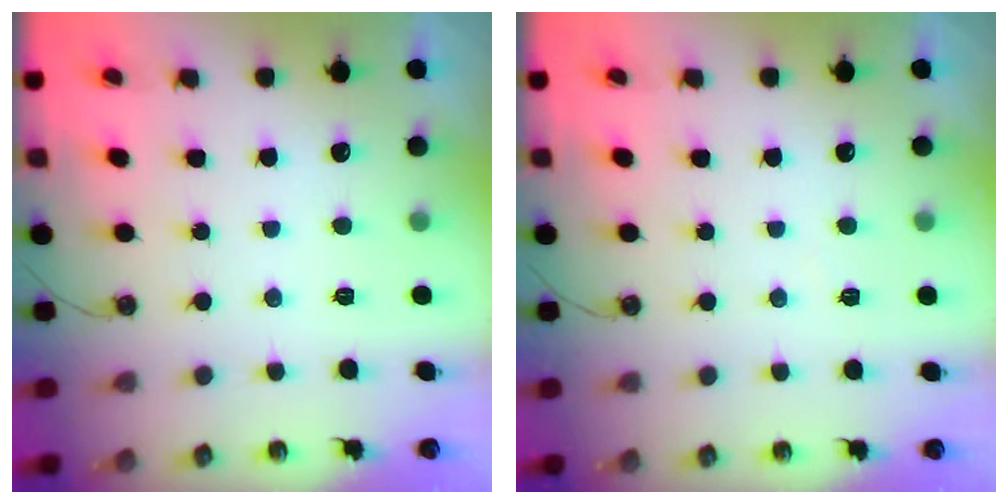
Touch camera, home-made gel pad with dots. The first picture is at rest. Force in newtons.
{"total": 2.9, "press": 2.8, "slide": 0.5}